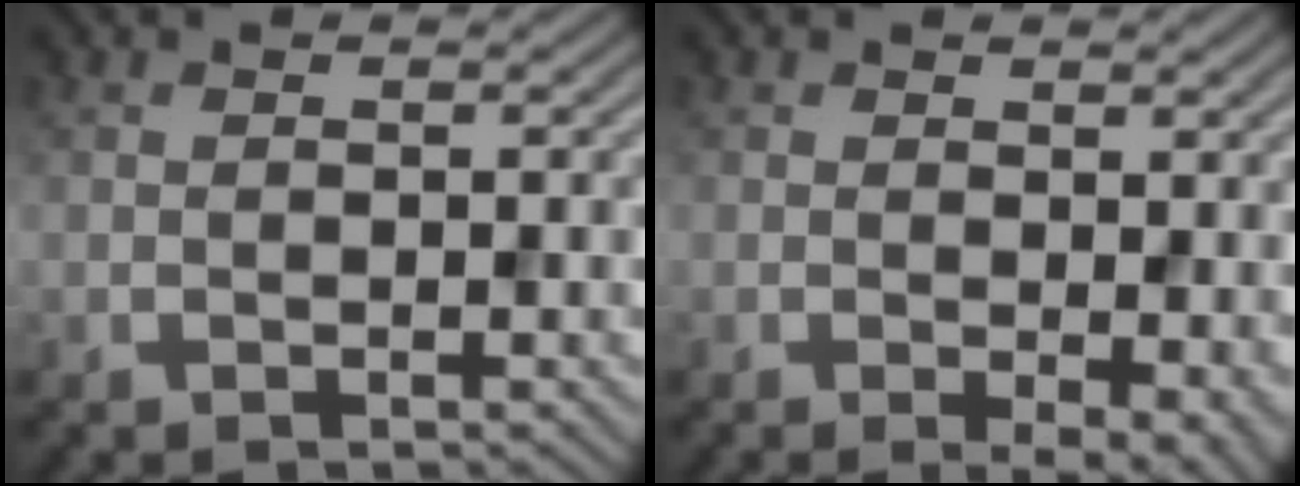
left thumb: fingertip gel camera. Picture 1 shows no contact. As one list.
[{"total": 4.2, "force": [-0.4, 1.7, 3.8], "torque": [-0.053, -0.009, 0.000]}]